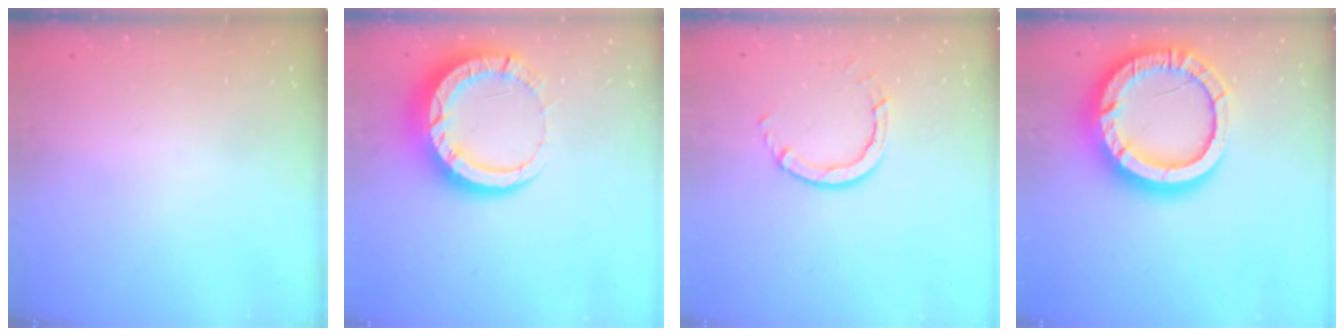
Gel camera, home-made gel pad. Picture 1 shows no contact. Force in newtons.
{"total": 13.4, "press": 13.3, "slide": 1.4}
{"total": 4.7, "press": 4.7, "slide": 0.3}
{"total": 22.5, "press": 22.4, "slide": 2.0}